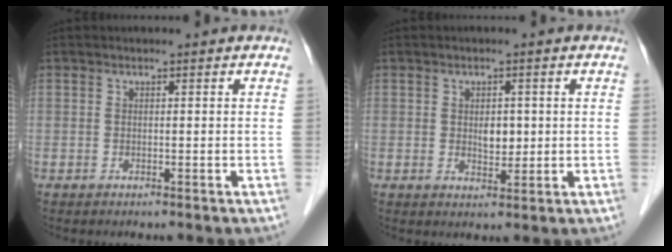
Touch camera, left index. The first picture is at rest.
{"total": 2.7, "force": [0.4, 1.7, 2.1], "torque": [-0.035, -0.002, 0.010]}